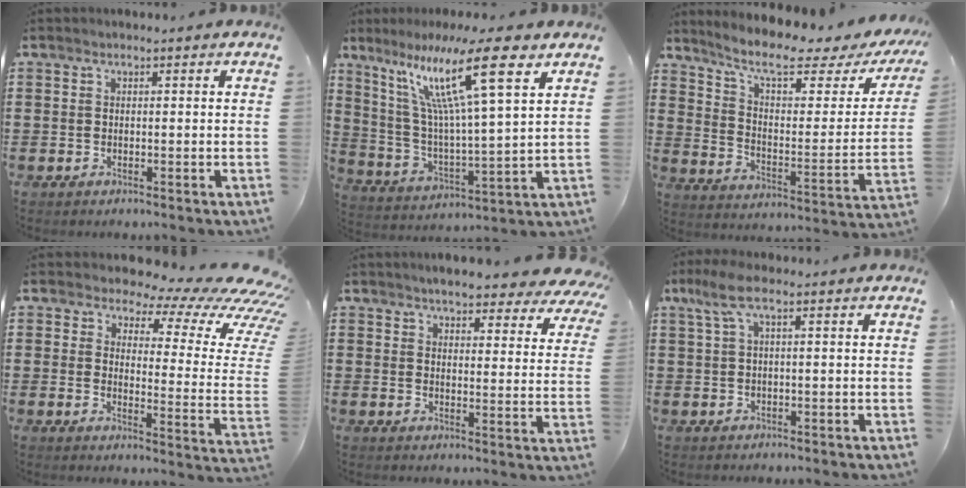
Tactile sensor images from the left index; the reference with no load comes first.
{"total": 15.5, "force": [9.4, 1.7, 12.2], "torque": [-0.242, -0.028, 0.148]}
{"total": 8.5, "force": [6.1, 1.8, 5.7], "torque": [-0.120, -0.038, 0.097]}
{"total": 8.3, "force": [6.1, 2.7, 4.9], "torque": [-0.090, -0.052, 0.102]}
{"total": 5.1, "force": [4.8, 0.4, 1.6], "torque": [-0.044, -0.024, 0.084]}
{"total": 4.1, "force": [0.6, 1.1, 3.9], "torque": [-0.088, -0.003, 0.007]}